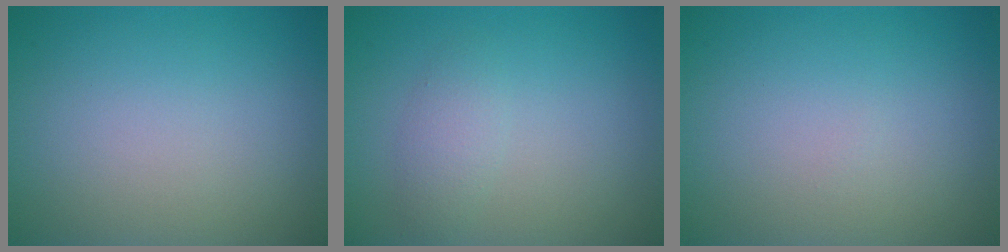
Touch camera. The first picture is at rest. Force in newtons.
{"total": 1.6, "press": 1.6, "slide": 0.0}
{"total": 0.0}